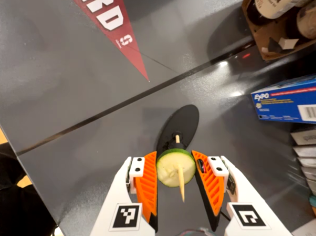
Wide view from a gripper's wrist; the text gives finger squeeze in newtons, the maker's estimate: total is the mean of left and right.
{"total": 10.4, "left": 10.6, "right": 10.2}